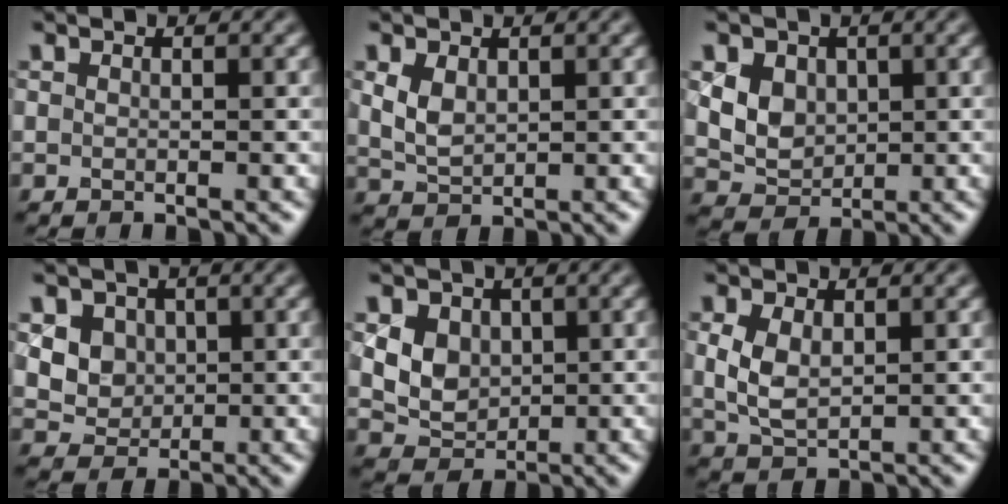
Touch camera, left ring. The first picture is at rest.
{"total": 2.5, "force": [0.8, 1.6, 1.7], "torque": [-0.043, -0.002, 0.024]}
{"total": 4.0, "force": [1.0, 3.2, 2.1], "torque": [-0.052, -0.005, 0.028]}
{"total": 4.6, "force": [1.6, 3.8, 1.9], "torque": [-0.049, 0.000, 0.040]}
{"total": 4.4, "force": [1.1, 3.6, 2.3], "torque": [-0.053, -0.002, 0.025]}
{"total": 3.4, "force": [0.6, 2.1, 2.6], "torque": [-0.063, -0.001, 0.017]}